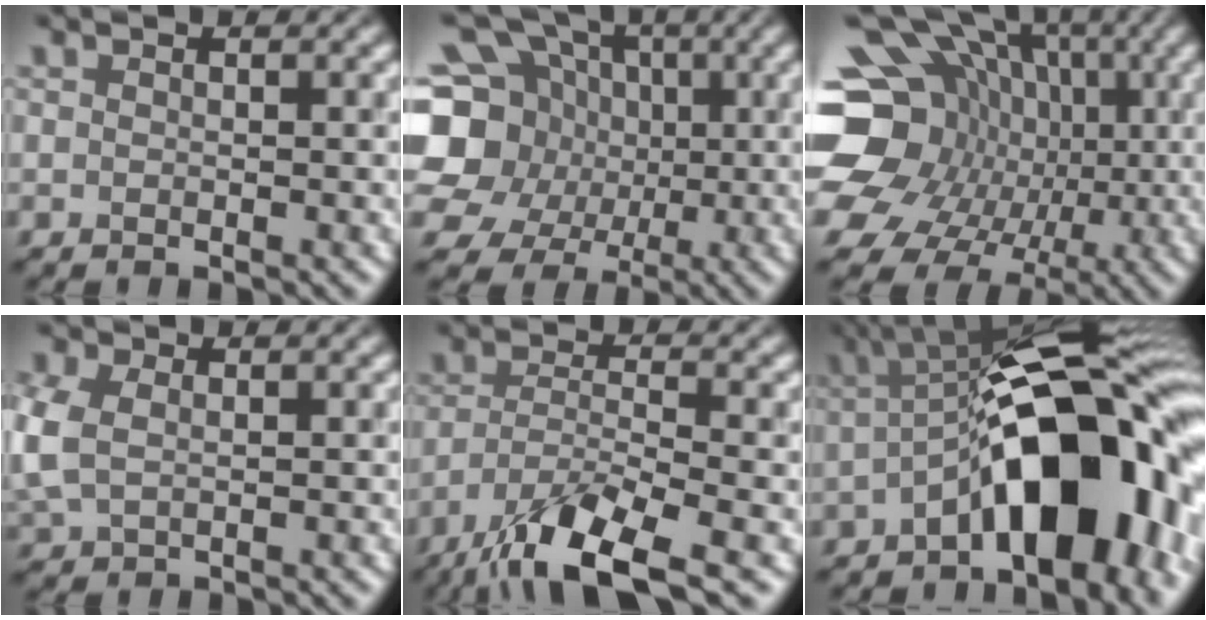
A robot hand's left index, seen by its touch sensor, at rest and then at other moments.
{"total": 12.4, "force": [0.8, 10.9, 5.8], "torque": [-0.153, 0.012, -0.008]}
{"total": 21.5, "force": [0.0, 19.1, 9.9], "torque": [-0.200, 0.041, -0.037]}
{"total": 3.6, "force": [0.3, 2.6, 2.5], "torque": [-0.079, -0.001, 0.008]}
{"total": 8.7, "force": [-5.7, 2.1, 6.2], "torque": [-0.111, -0.008, -0.112]}
{"total": 13.4, "force": [-2.8, 5.4, 11.9], "torque": [-0.152, 0.016, -0.054]}